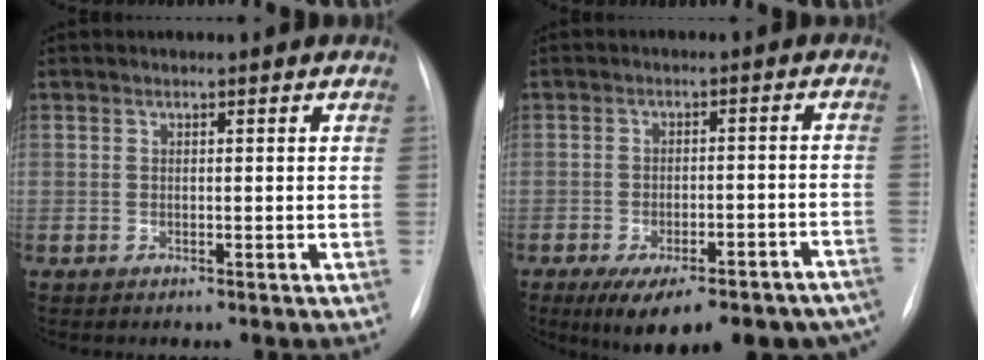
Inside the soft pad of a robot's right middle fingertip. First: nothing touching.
{"total": 18.9, "force": [-14.8, 6.5, 9.8], "torque": [-0.102, 0.013, -0.183]}